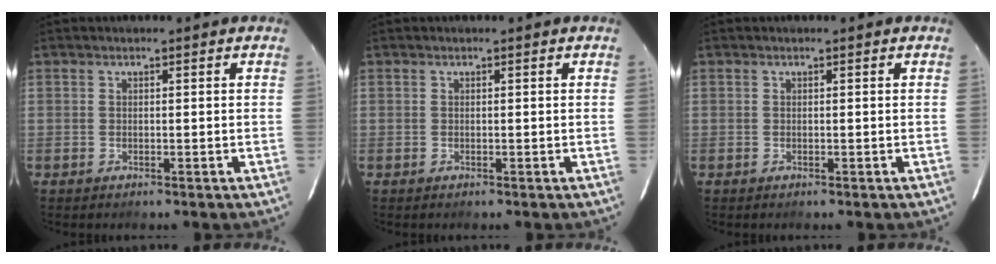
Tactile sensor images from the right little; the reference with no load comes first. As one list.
[{"total": 0.0}, {"total": 0.0}]